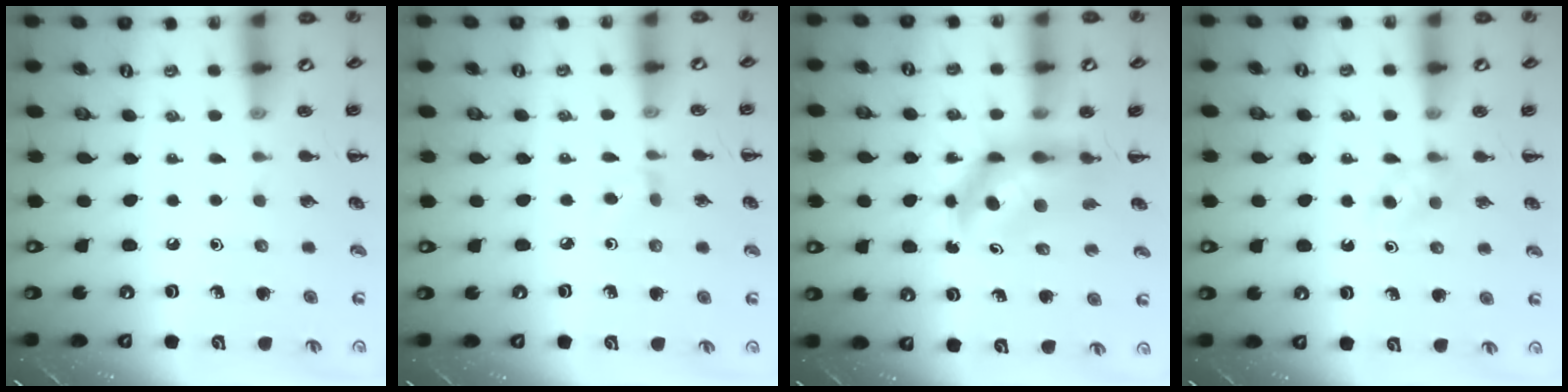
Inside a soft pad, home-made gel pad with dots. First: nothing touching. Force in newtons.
{"total": 4.2, "press": 3.8, "slide": 1.8}
{"total": 5.4, "press": 5.3, "slide": 0.9}
{"total": 2.9, "press": 2.7, "slide": 1.1}